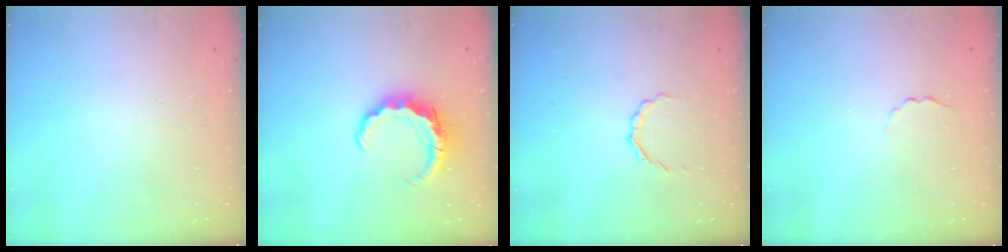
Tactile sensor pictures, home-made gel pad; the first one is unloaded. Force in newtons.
{"total": 6.7, "press": 6.7, "slide": 0.6}
{"total": 2.2, "press": 2.1, "slide": 0.7}
{"total": 1.5, "press": 1.4, "slide": 0.5}